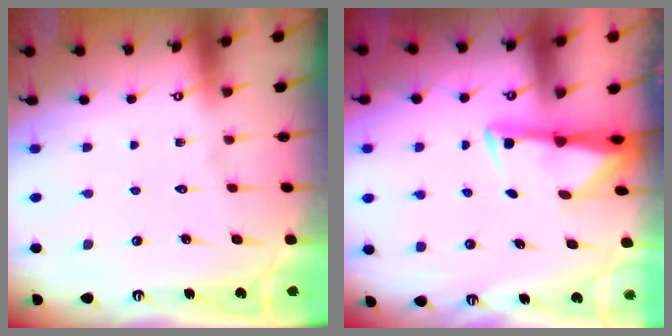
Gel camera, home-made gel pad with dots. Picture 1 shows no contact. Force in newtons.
{"total": 2.8, "press": 2.8, "slide": 0.5}